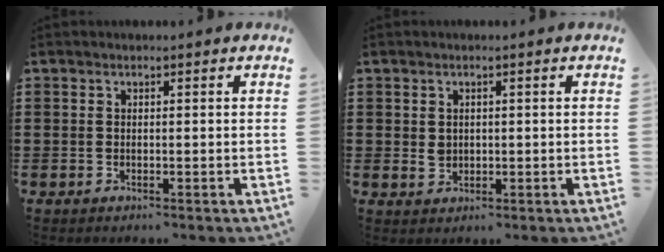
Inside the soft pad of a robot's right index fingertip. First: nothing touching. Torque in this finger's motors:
{"motor_torque": [1.19, 0.95, 0.29, 0.04]}